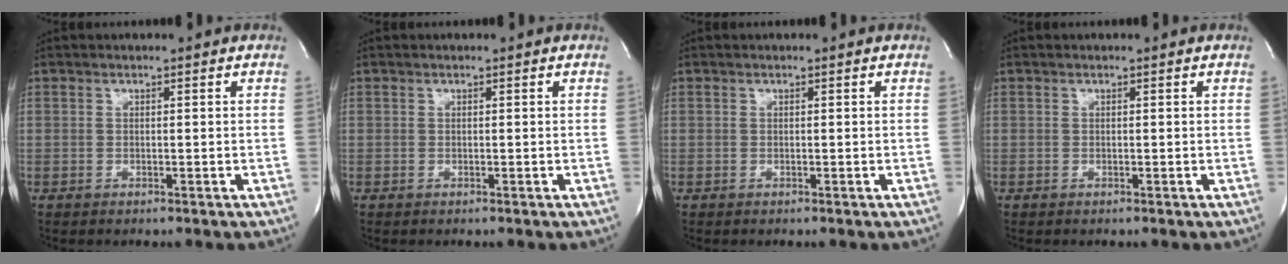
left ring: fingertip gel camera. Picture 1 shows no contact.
{"total": 0.0}
{"total": 0.0}
{"total": 0.0}